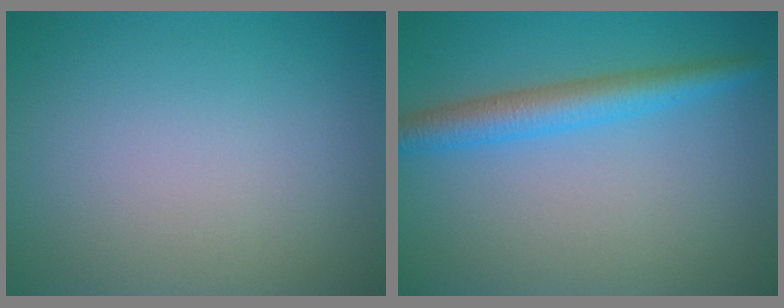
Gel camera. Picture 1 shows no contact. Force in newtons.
{"total": 3.8, "press": 3.8, "slide": 0.1}